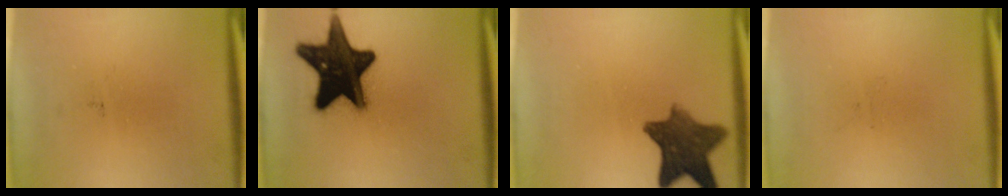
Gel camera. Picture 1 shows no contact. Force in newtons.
{"total": 19.0}
{"total": 9.9}
{"total": 0.0}